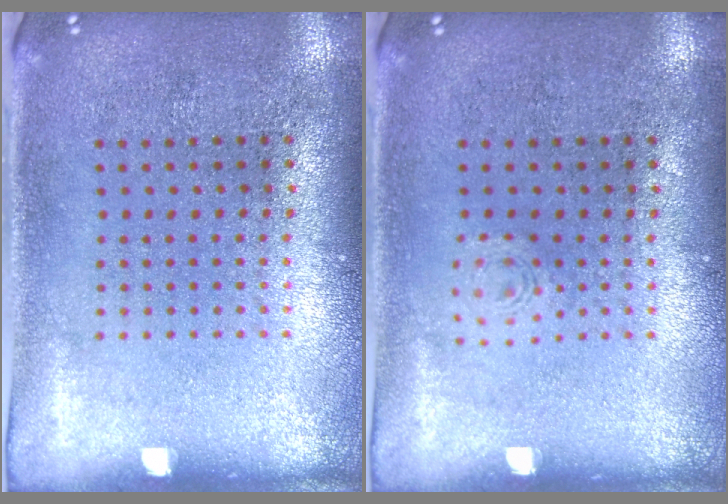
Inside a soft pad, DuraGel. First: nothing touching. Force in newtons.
{"total": 0.6, "press": 0.6, "slide": 0.1}